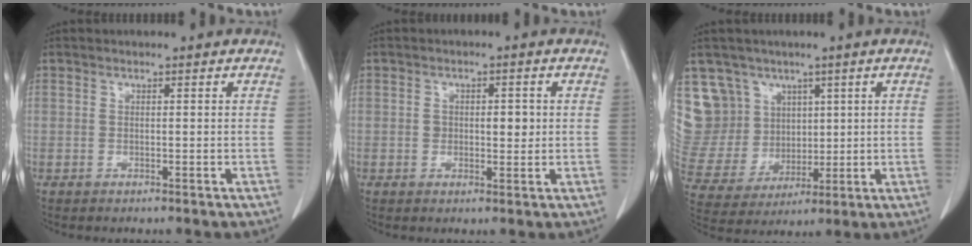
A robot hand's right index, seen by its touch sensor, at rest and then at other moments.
{"total": 3.6, "force": [0.3, 2.1, 2.9], "torque": [-0.042, 0.005, 0.008]}
{"total": 10.7, "force": [6.1, 8.8, 1.0], "torque": [-0.043, 0.047, 0.139]}